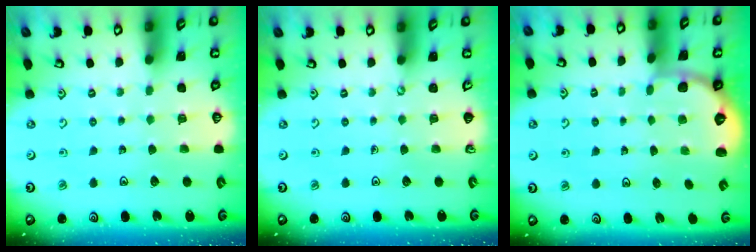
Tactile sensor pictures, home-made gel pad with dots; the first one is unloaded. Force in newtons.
{"total": 0.0}
{"total": 1.8, "press": 1.7, "slide": 0.1}